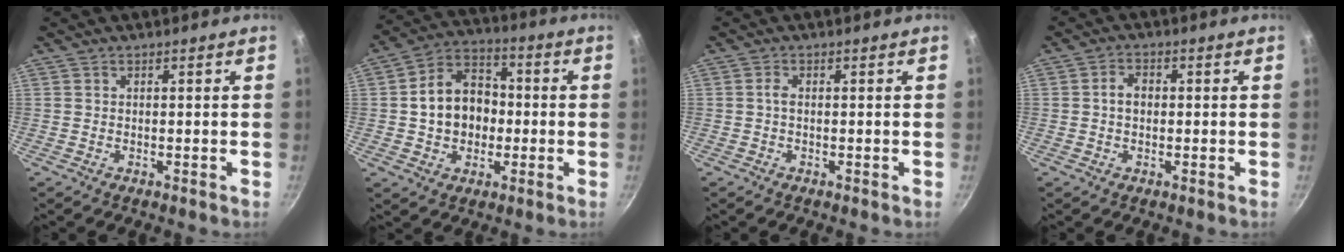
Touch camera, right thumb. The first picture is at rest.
{"total": 13.0, "force": [-0.4, 10.2, 8.1], "torque": [-0.105, 0.029, -0.014]}
{"total": 1.3, "force": [0.0, 0.7, 1.1], "torque": [-0.022, 0.004, -0.002]}
{"total": 3.5, "force": [0.0, 2.5, 2.4], "torque": [-0.031, 0.011, -0.003]}